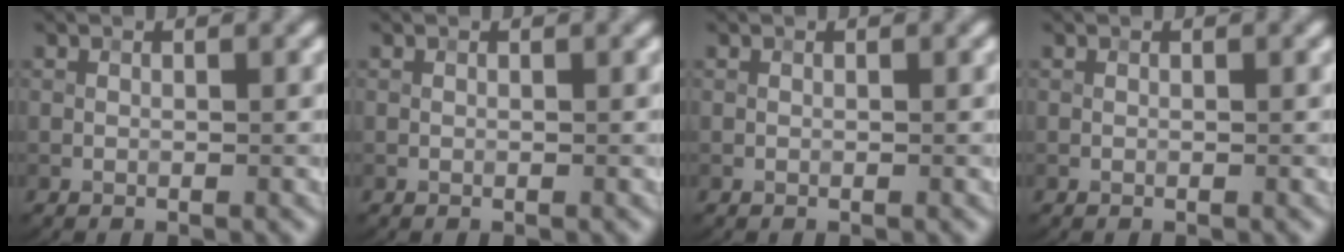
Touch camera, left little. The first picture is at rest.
{"total": 0.0}
{"total": 0.0}
{"total": 0.0}